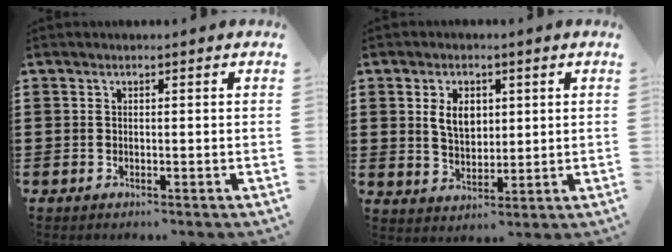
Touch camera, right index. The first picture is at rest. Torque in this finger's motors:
{"motor_torque": [0.79, -0.09, 0.33, 0.12]}